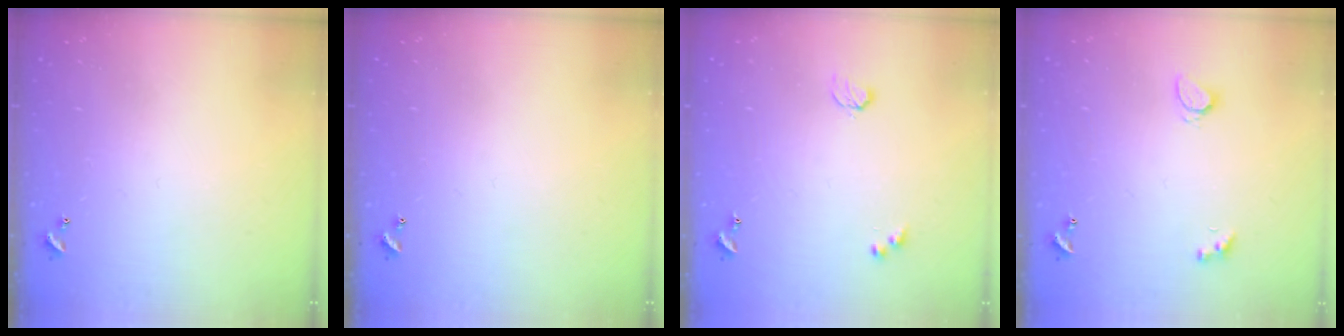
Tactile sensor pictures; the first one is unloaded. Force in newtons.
{"total": 0.0}
{"total": 2.9, "press": 2.9, "slide": 0.5}
{"total": 2.0, "press": 2.0, "slide": 0.4}